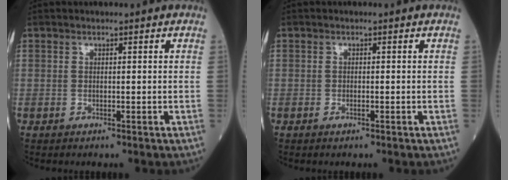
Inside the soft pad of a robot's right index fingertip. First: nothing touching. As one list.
[{"total": 0.6, "force": [-0.2, 0.2, 0.6], "torque": [-0.013, -0.001, -0.003]}]